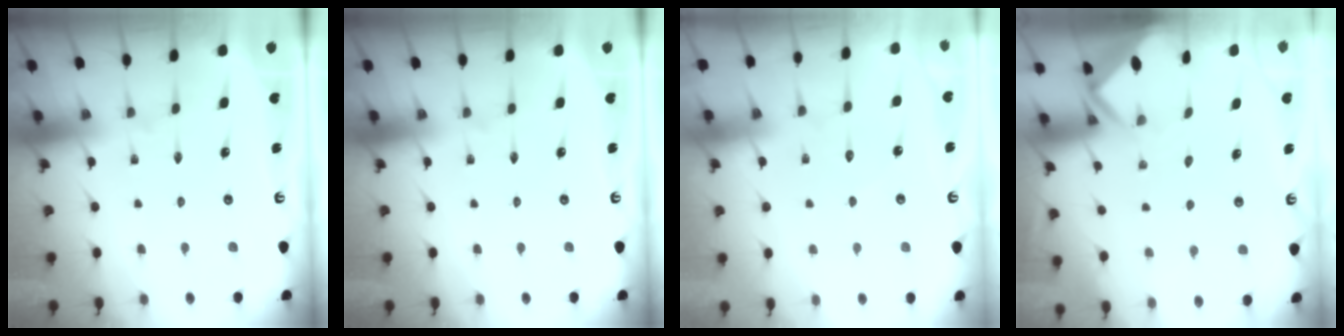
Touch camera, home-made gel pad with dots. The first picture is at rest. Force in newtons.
{"total": 0.0}
{"total": 2.4, "press": 2.4, "slide": 0.3}
{"total": 3.0, "press": 3.0, "slide": 0.2}